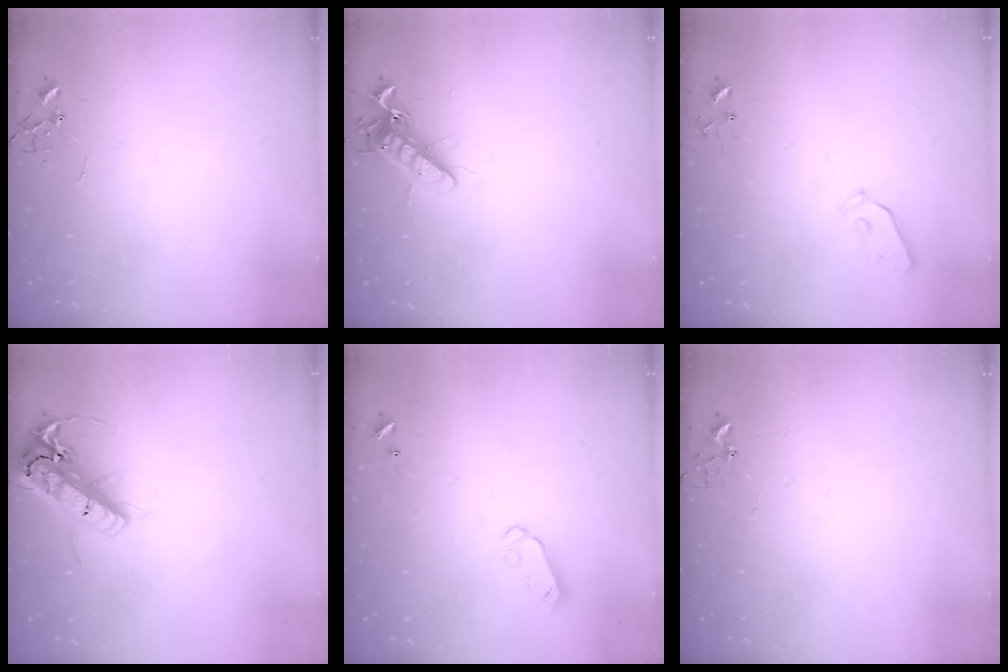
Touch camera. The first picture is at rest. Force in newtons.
{"total": 11.7, "press": 11.6, "slide": 1.7}
{"total": 4.0, "press": 4.0, "slide": 0.2}
{"total": 20.0, "press": 19.6, "slide": 4.1}
{"total": 5.4, "press": 5.4, "slide": 0.5}
{"total": 2.7, "press": 2.7, "slide": 0.3}